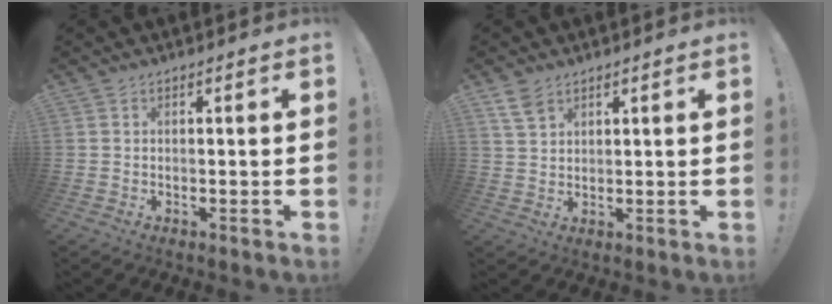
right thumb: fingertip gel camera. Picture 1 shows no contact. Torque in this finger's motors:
{"motor_torque": [0.39, 0.28, 0.29, 0.11, -0.05]}